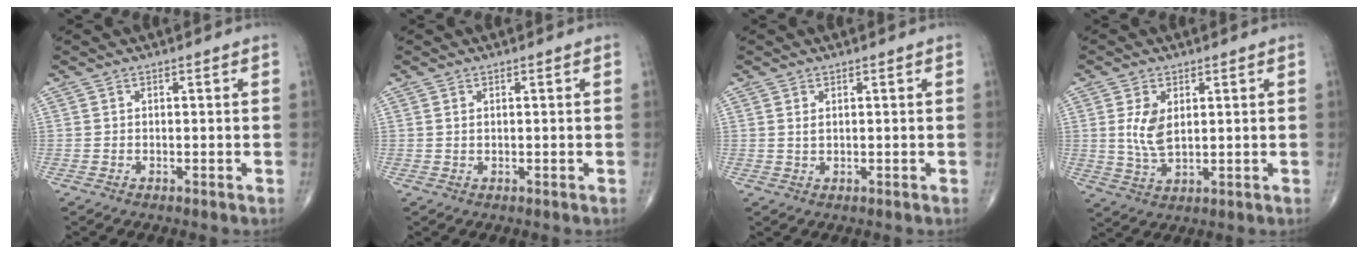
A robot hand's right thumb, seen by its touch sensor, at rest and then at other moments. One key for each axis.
{"total": 0.5, "fx": 0.3, "fy": 0.3, "fz": 0.4, "tx": -0.009, "ty": 0.003, "tz": 0.008}
{"total": 1.0, "fx": 0.5, "fy": 0.5, "fz": 0.8, "tx": -0.016, "ty": 0.001, "tz": 0.013}
{"total": 6.0, "fx": 1.4, "fy": 3.4, "fz": 4.8, "tx": -0.090, "ty": -0.010, "tz": 0.035}